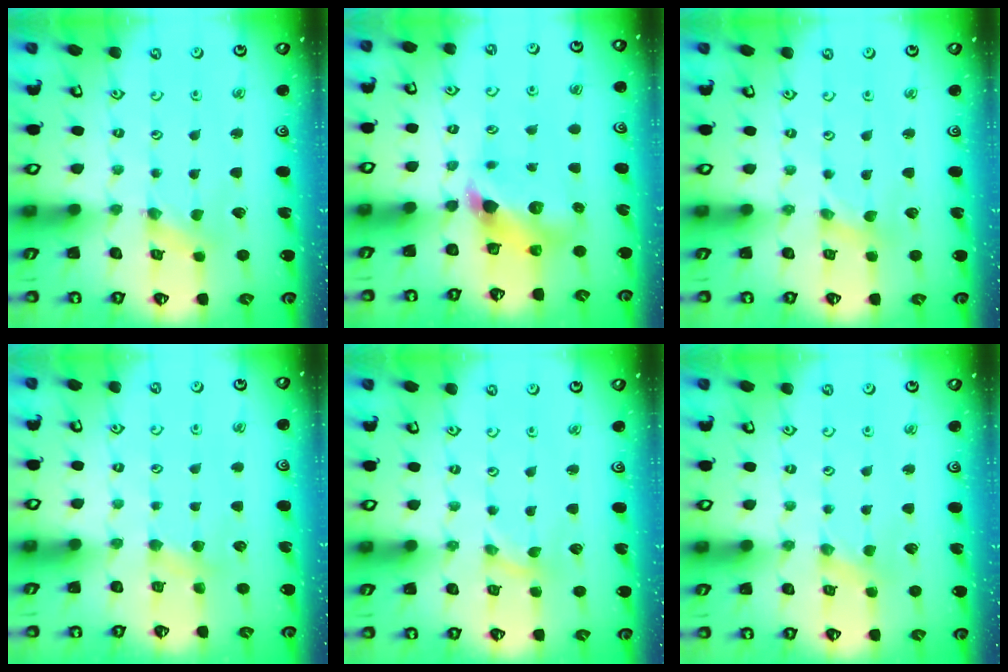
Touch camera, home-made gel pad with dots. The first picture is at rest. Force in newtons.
{"total": 8.2, "press": 8.1, "slide": 1.3}
{"total": 0.0}
{"total": 2.9, "press": 2.9, "slide": 0.5}
{"total": 0.0}
{"total": 0.0}